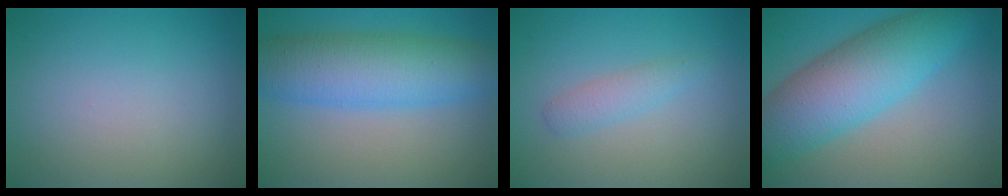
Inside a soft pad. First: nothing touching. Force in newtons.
{"total": 8.0, "press": 8.0, "slide": 0.2}
{"total": 1.7, "press": 1.7, "slide": 0.0}
{"total": 9.0, "press": 9.0, "slide": 0.1}